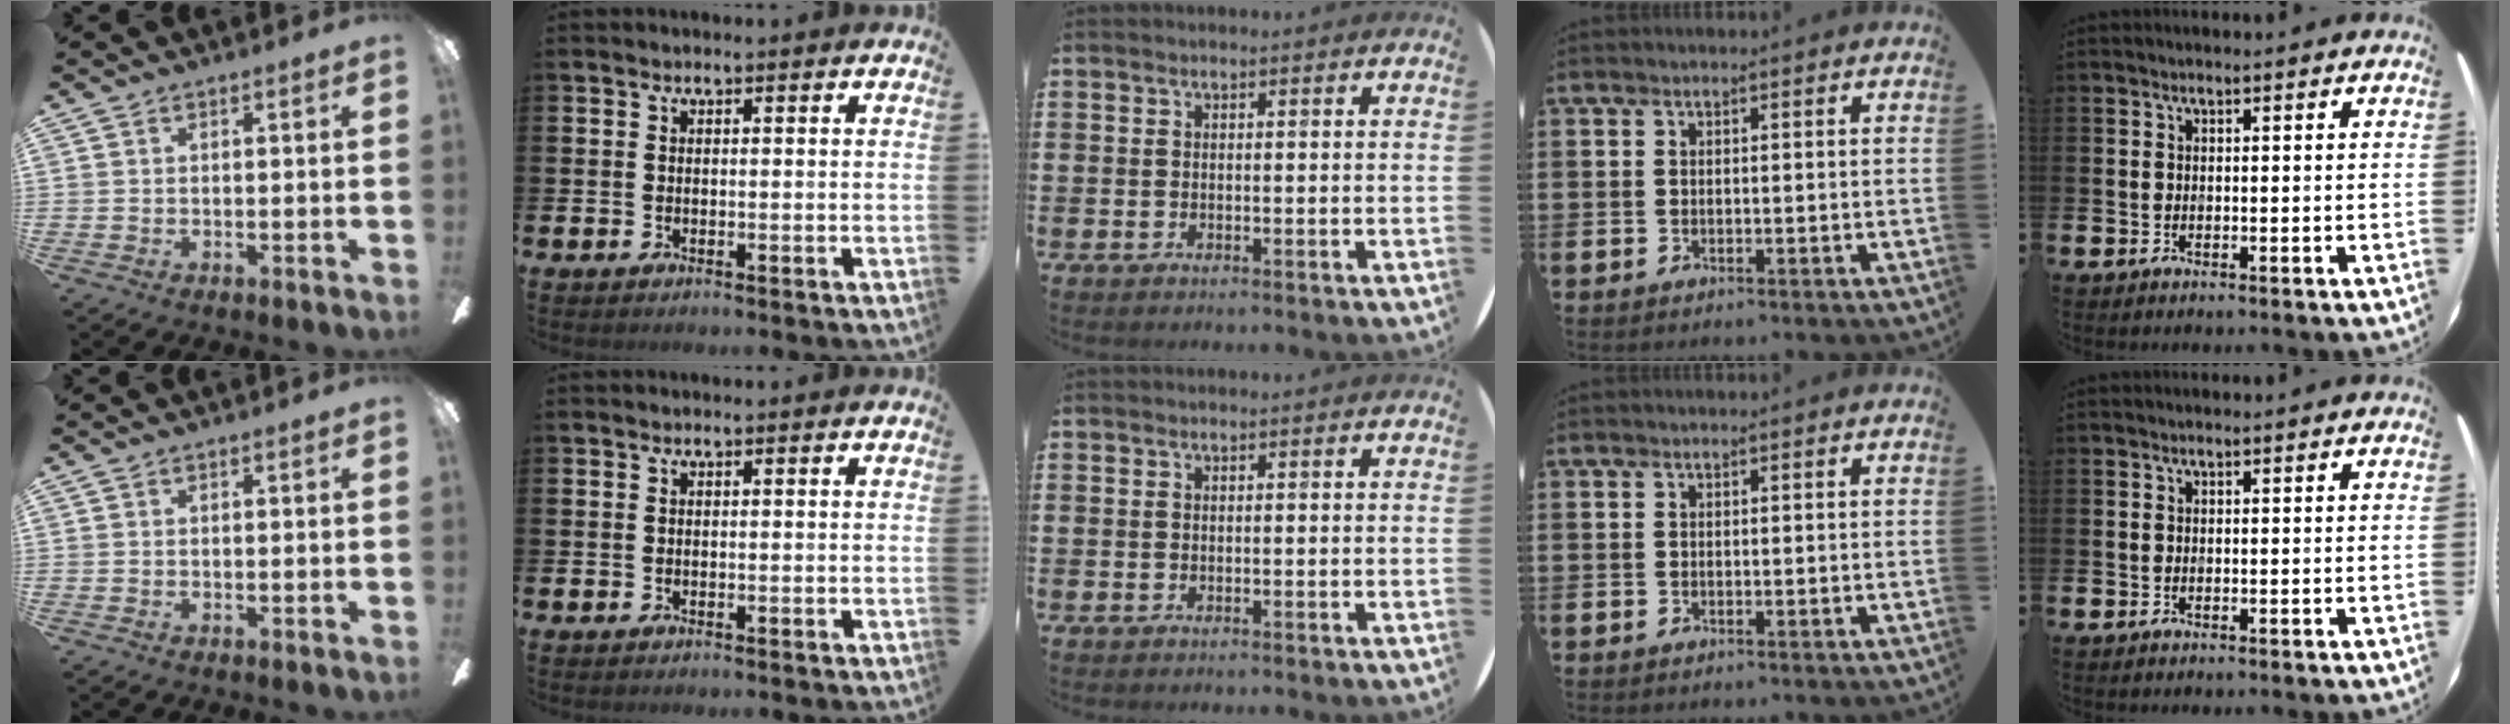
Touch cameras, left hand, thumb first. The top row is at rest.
{}